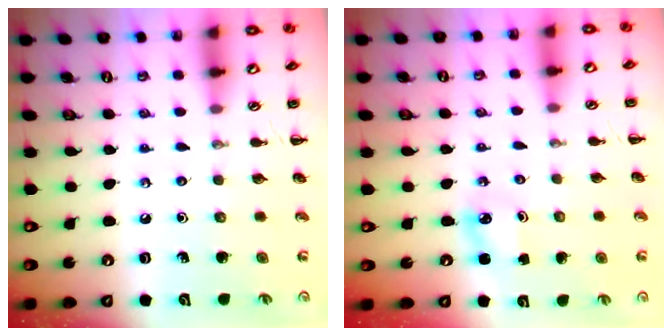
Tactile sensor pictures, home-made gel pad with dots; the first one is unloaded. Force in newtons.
{"total": 2.6, "press": 2.6, "slide": 0.4}